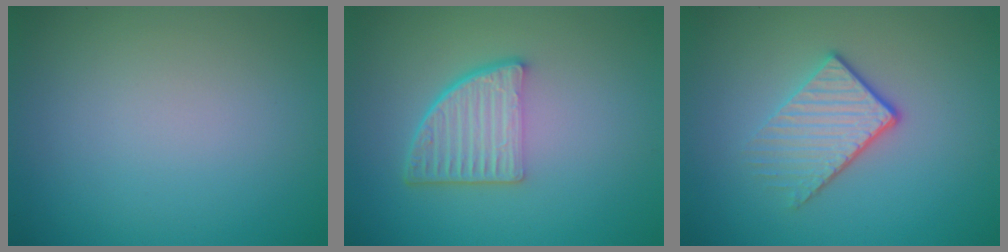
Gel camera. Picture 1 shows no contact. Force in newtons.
{"total": 4.8, "press": 3.4, "slide": 3.4}
{"total": 3.5, "press": 2.6, "slide": 2.3}